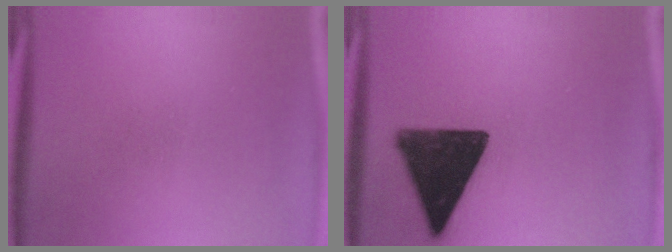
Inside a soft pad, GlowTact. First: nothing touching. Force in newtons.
{"total": 15.5}